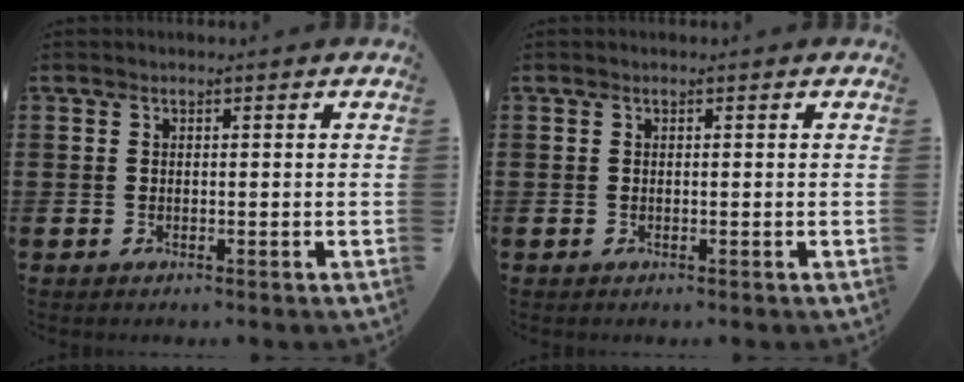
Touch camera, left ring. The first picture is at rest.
{"total": 0.0}